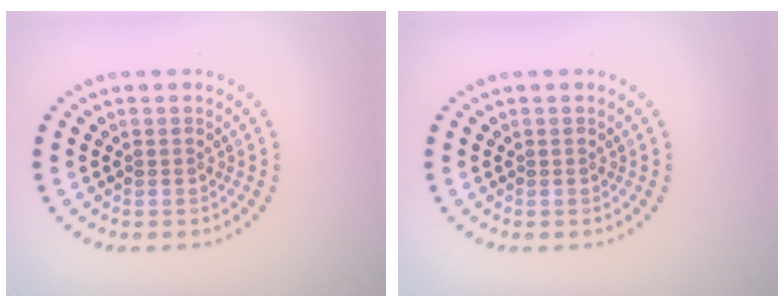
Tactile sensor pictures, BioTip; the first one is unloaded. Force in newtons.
{"total": 0.0}